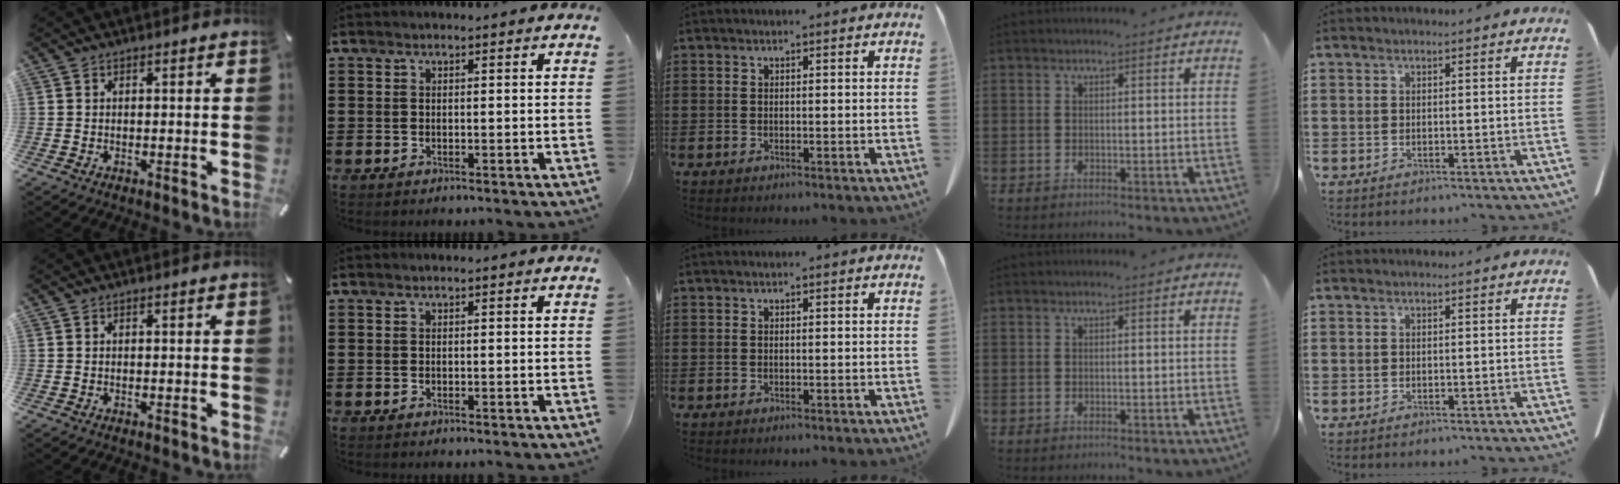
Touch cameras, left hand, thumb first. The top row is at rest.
{}